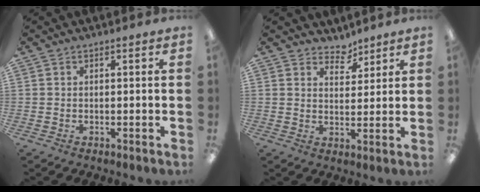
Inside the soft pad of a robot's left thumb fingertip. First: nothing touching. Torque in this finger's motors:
{"motor_torque": [-0.30, -0.41, -0.10, 0.04, -0.09]}